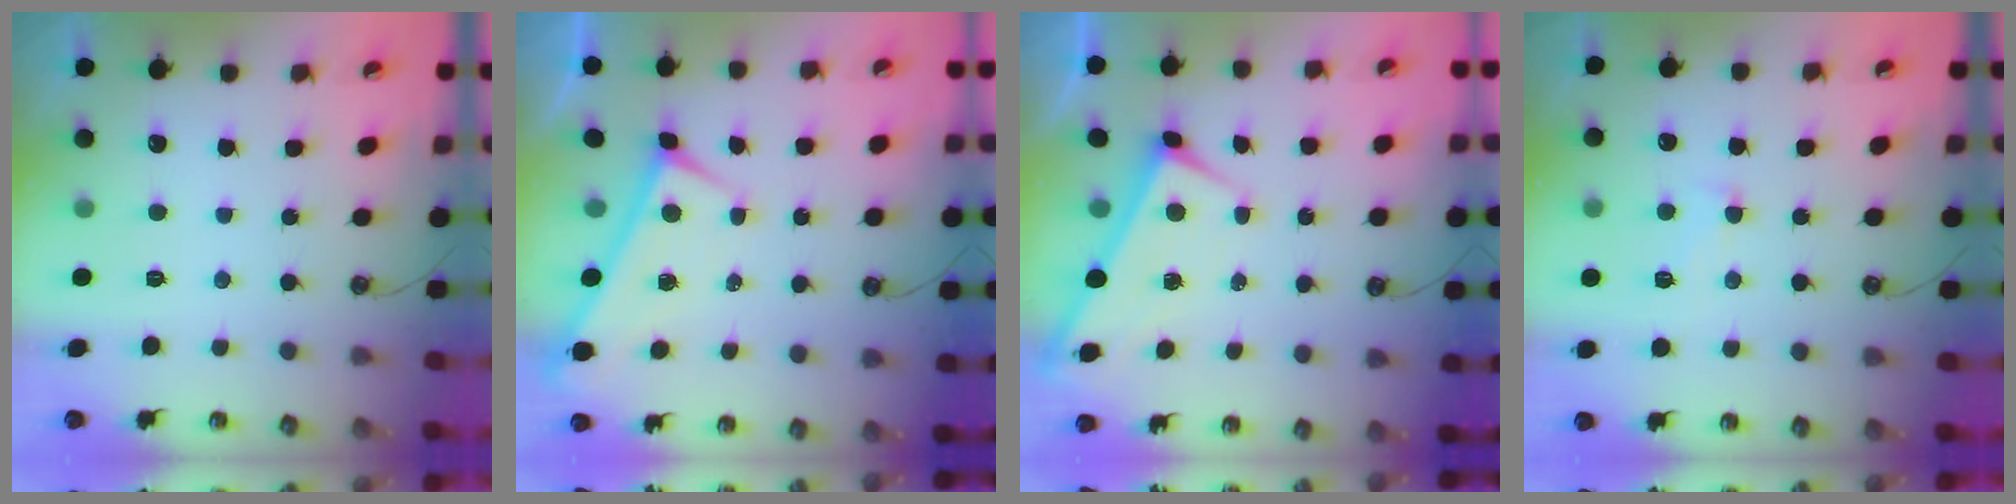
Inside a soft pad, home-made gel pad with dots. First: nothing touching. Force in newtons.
{"total": 0.0}
{"total": 1.6, "press": 1.6, "slide": 0.1}
{"total": 1.3, "press": 0.3, "slide": 1.3}